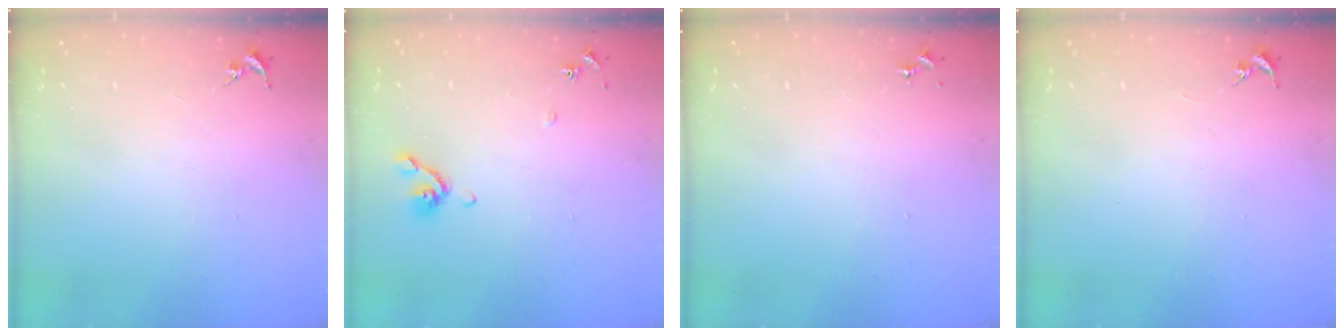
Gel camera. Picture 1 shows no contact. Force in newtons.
{"total": 7.8, "press": 7.6, "slide": 1.6}
{"total": 0.0}
{"total": 0.0}